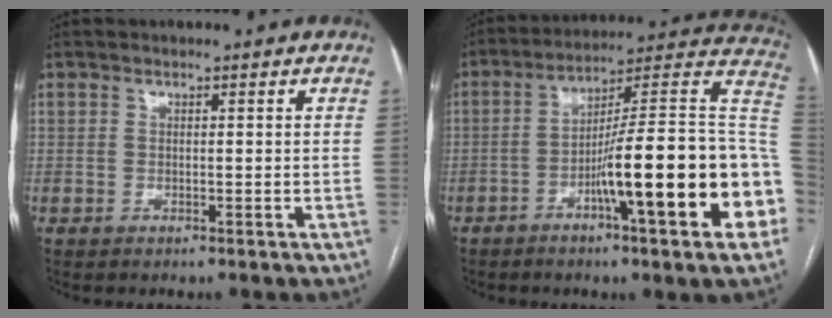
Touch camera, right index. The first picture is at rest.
{"total": 23.2, "force": [-6.7, 1.6, 22.2], "torque": [-0.240, 0.019, -0.100]}